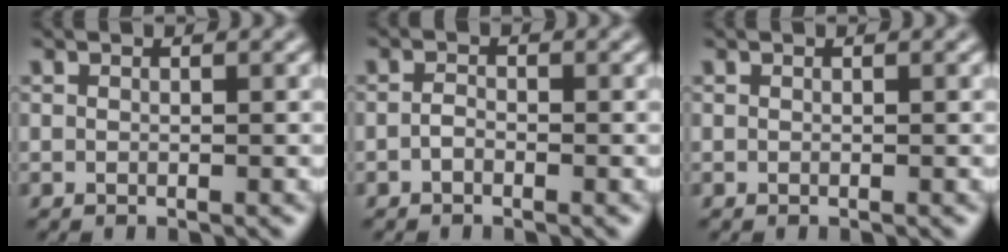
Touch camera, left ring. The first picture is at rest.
{"total": 1.0, "force": [-0.5, 0.6, 0.6], "torque": [-0.014, 0.001, -0.012]}
{"total": 0.0}